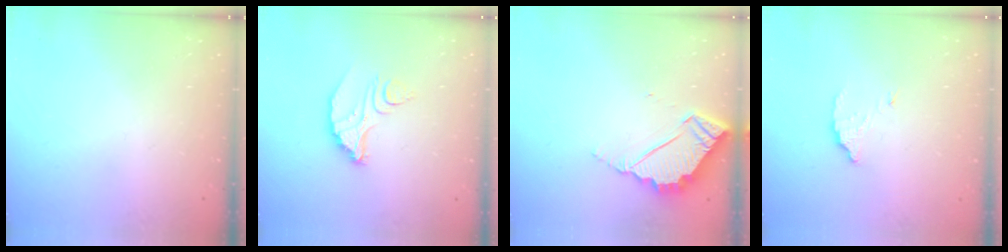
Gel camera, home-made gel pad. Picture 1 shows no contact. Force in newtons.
{"total": 8.8, "press": 8.8, "slide": 0.8}
{"total": 5.3, "press": 5.3, "slide": 0.2}
{"total": 2.9, "press": 2.9, "slide": 0.2}